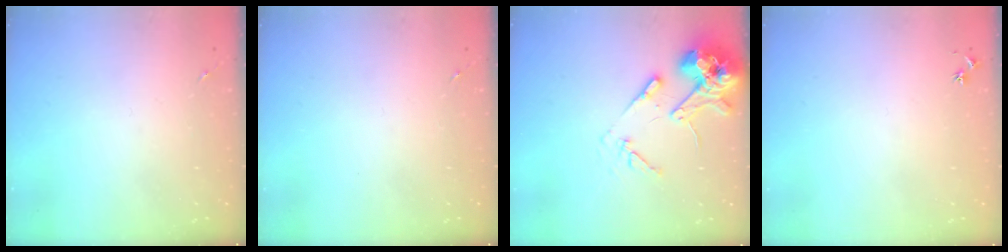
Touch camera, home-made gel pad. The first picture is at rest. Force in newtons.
{"total": 0.0}
{"total": 14.9, "press": 14.7, "slide": 2.3}
{"total": 2.5, "press": 2.5, "slide": 0.3}